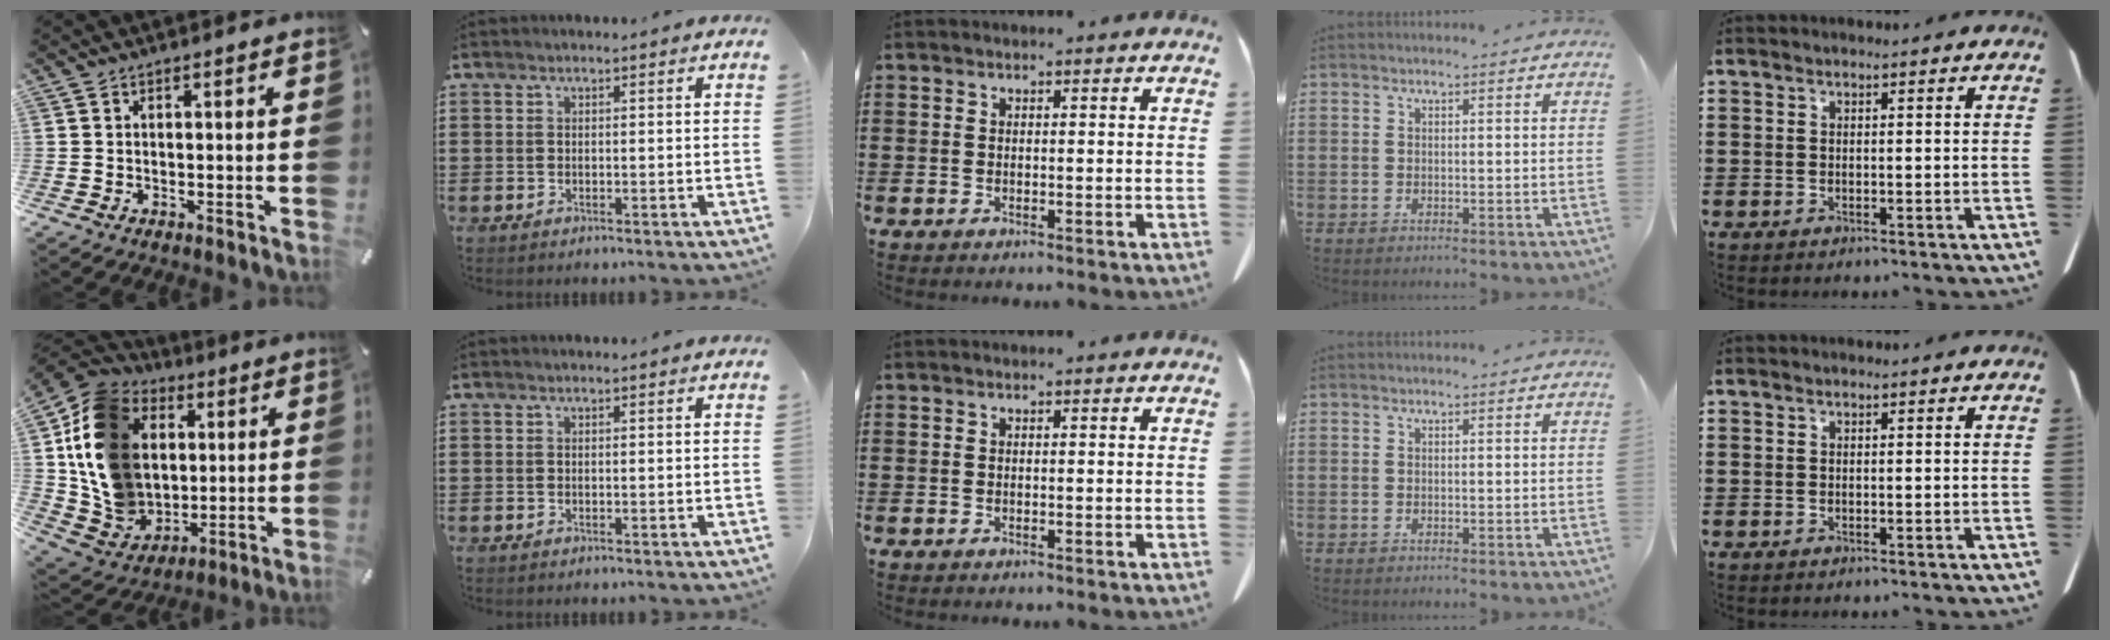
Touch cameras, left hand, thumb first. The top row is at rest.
{"thumb": {"total": 18.2, "force": [2.8, 15.8, 8.5], "torque": [-0.186, -0.008, 0.060]}}